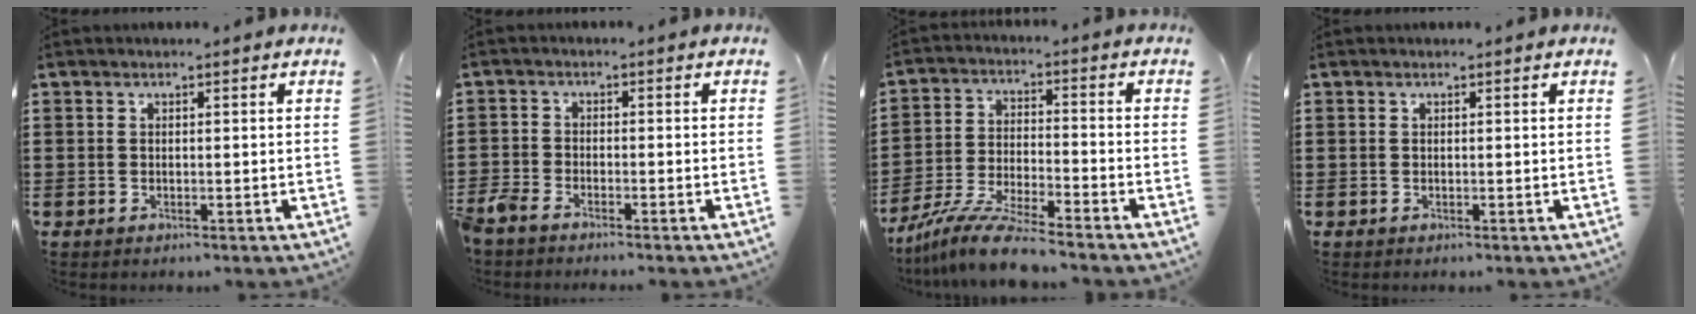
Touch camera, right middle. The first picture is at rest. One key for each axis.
{"total": 2.7, "fx": -2.5, "fy": 0.6, "fz": 0.9, "tx": -0.046, "ty": -0.008, "tz": -0.060}
{"total": 9.0, "fx": -8.1, "fy": 0.2, "fz": 3.8, "tx": -0.077, "ty": 0.002, "tz": -0.158}
{"total": 0.0}